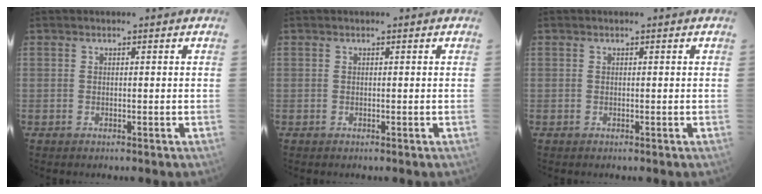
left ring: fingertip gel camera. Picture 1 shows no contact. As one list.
[{"total": 0.0}, {"total": 0.0}]